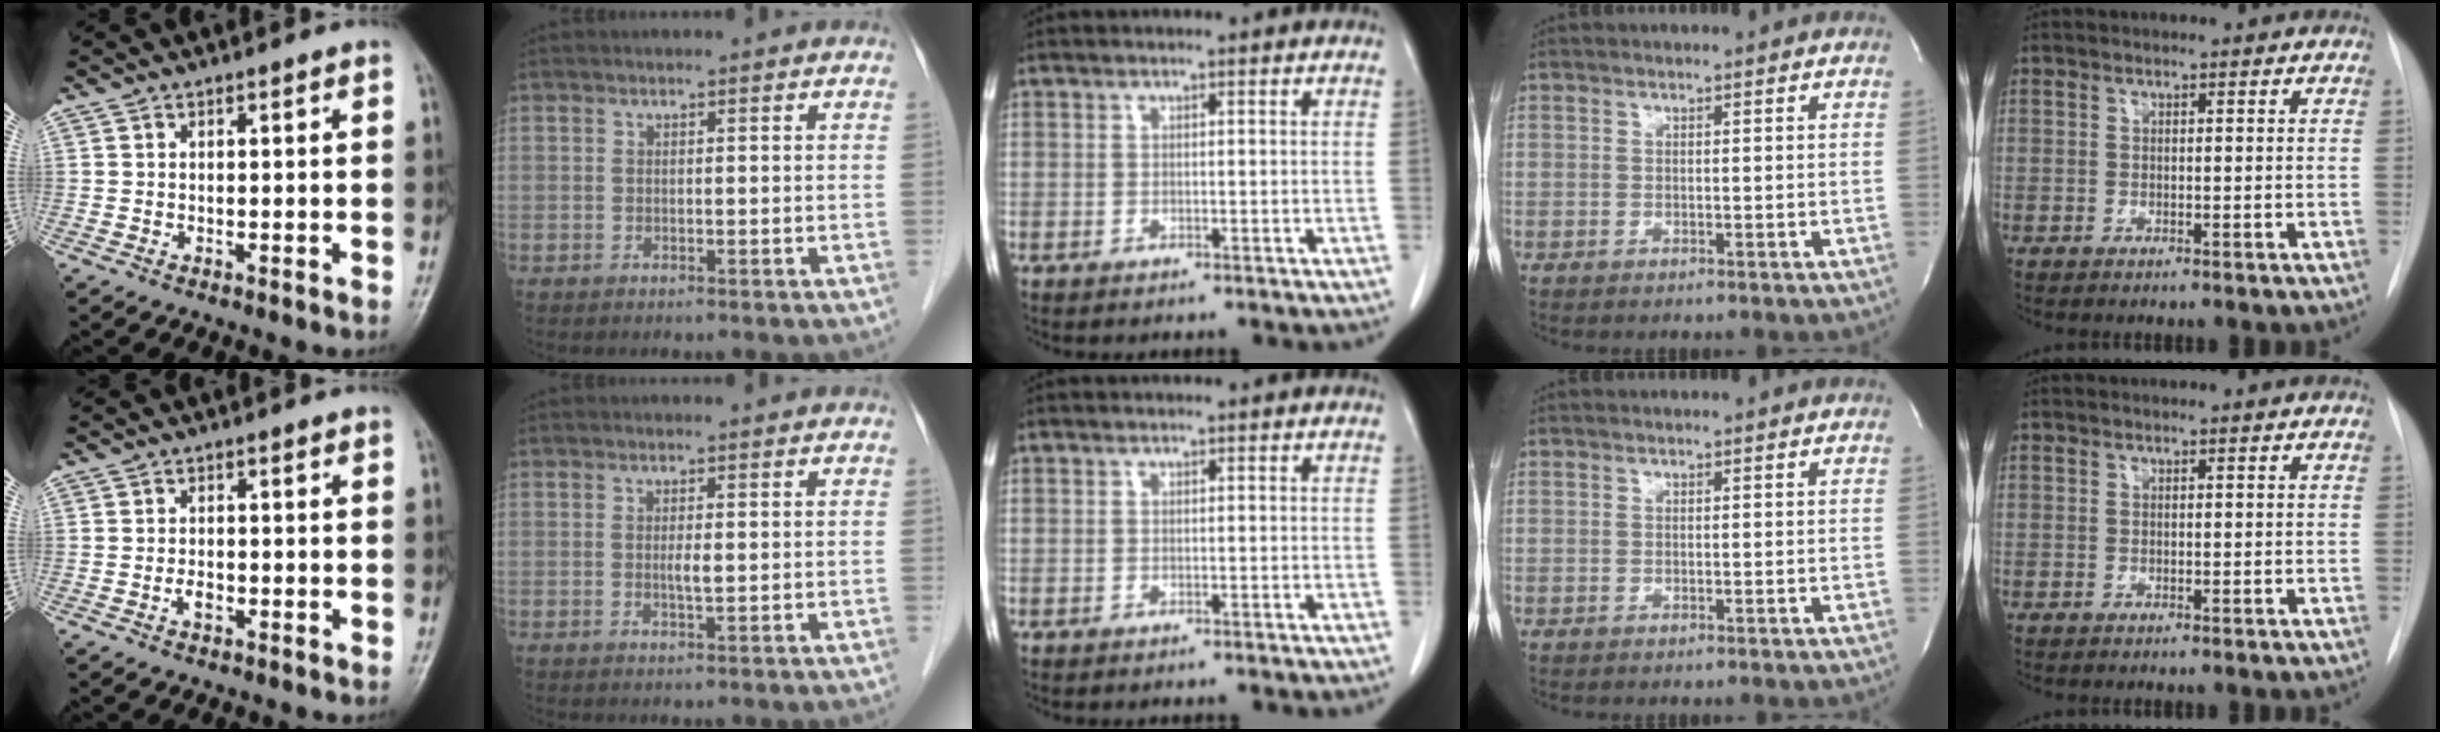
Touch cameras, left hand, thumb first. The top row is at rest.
{"thumb": {"total": 2.0, "force": [-0.9, 1.3, 1.3], "torque": [-0.016, 0.003, -0.018]}, "index": {"total": 1.4, "force": [0.1, 0.1, 1.4], "torque": [-0.028, -0.001, 0.002]}}